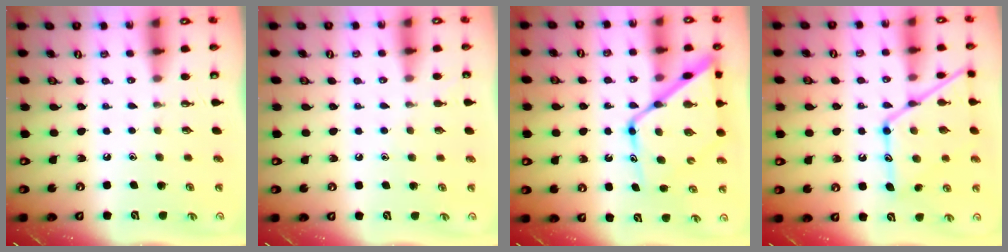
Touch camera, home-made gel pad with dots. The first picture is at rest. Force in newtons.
{"total": 2.9, "press": 2.9, "slide": 0.4}
{"total": 15.7, "press": 15.6, "slide": 1.3}
{"total": 16.1, "press": 16.0, "slide": 1.2}